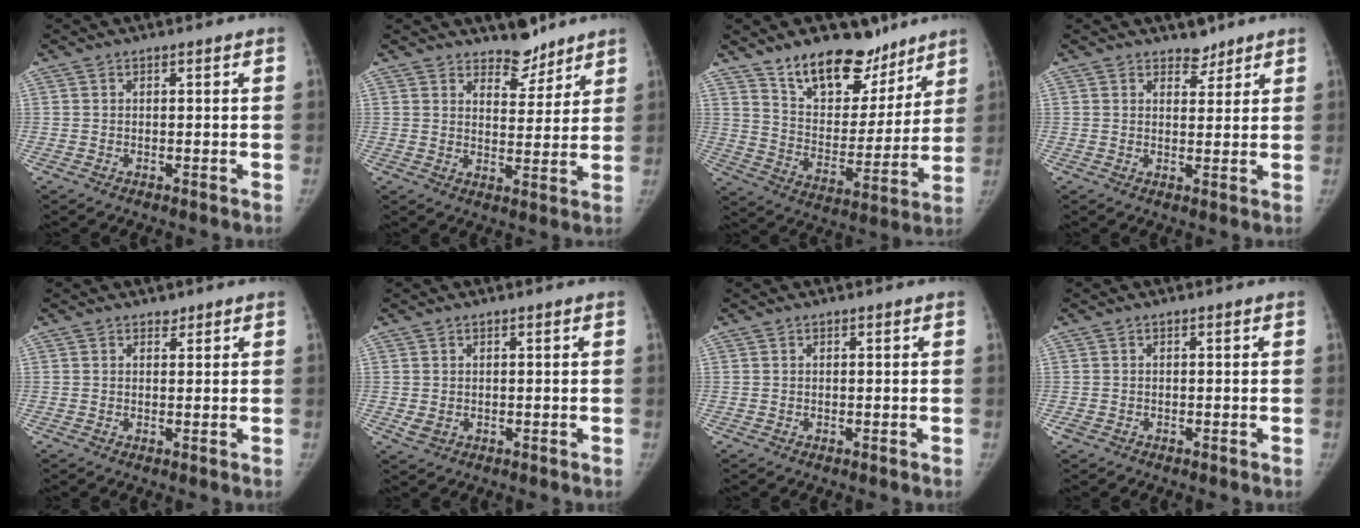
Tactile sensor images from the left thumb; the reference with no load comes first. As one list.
[{"total": 6.1, "force": [5.2, 2.8, 1.5], "torque": [0.010, -0.042, 0.085]}, {"total": 18.4, "force": [13.3, 9.7, 8.3], "torque": [-0.067, -0.087, 0.216]}, {"total": 2.8, "force": [2.4, 1.5, 0.3], "torque": [0.016, -0.017, 0.033]}, {"total": 1.0, "force": [0.8, 0.6, 0.1], "torque": [0.009, -0.006, 0.009]}, {"total": 1.8, "force": [0.0, 1.4, 1.0], "torque": [-0.019, -0.004, 0.006]}, {"total": 0.0}, {"total": 0.9, "force": [-0.6, 0.7, 0.2], "torque": [-0.008, 0.001, -0.011]}]